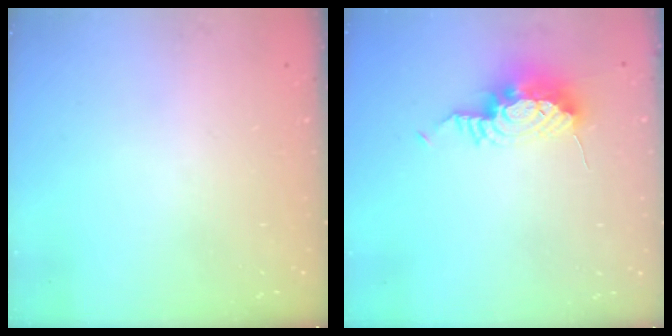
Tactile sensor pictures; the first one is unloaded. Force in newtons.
{"total": 10.9, "press": 10.7, "slide": 2.3}